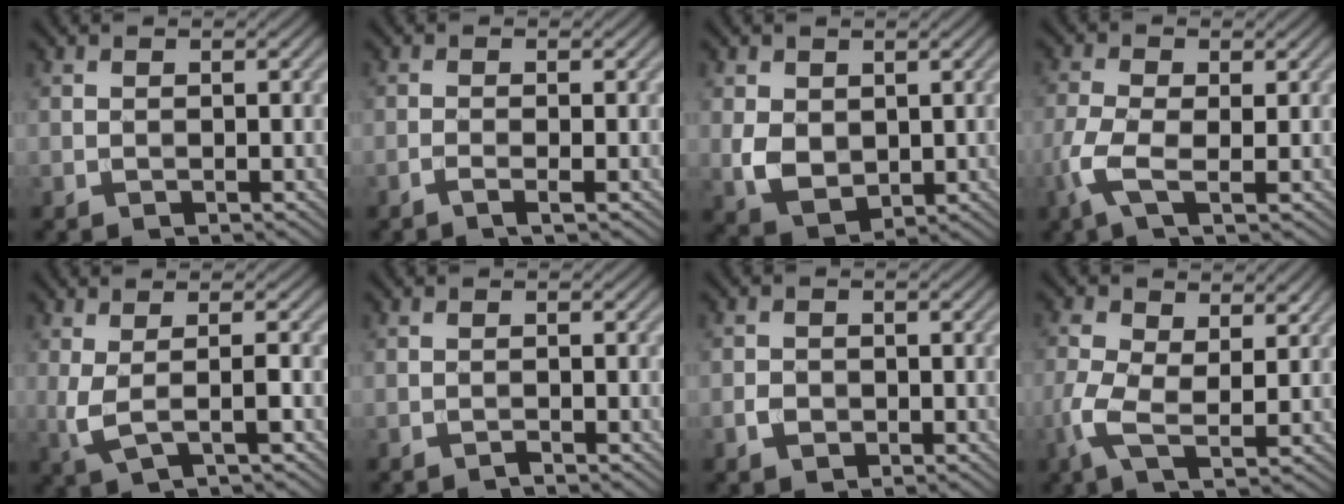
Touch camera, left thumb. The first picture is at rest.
{"total": 1.5, "force": [-0.8, 0.1, 1.3], "torque": [-0.021, 0.004, -0.024]}
{"total": 4.6, "force": [0.7, 3.5, 3.0], "torque": [-0.073, -0.006, 0.019]}
{"total": 5.0, "force": [-1.4, 2.0, 4.3], "torque": [-0.113, -0.001, -0.035]}
{"total": 4.0, "force": [-0.1, 0.9, 3.9], "torque": [-0.085, 0.000, -0.005]}
{"total": 0.6, "force": [-0.6, 0.0, 0.2], "torque": [-0.003, 0.003, -0.013]}
{"total": 1.7, "force": [-0.7, 1.3, 0.8], "torque": [-0.013, -0.002, -0.017]}
{"total": 6.1, "force": [0.1, 3.2, 5.2], "torque": [-0.133, -0.001, -0.004]}